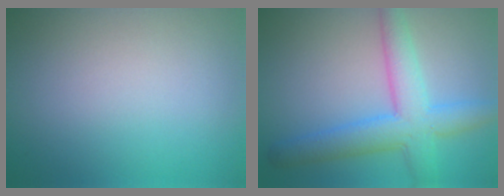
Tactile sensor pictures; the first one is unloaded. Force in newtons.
{"total": 6.0, "press": 6.0, "slide": 0.2}